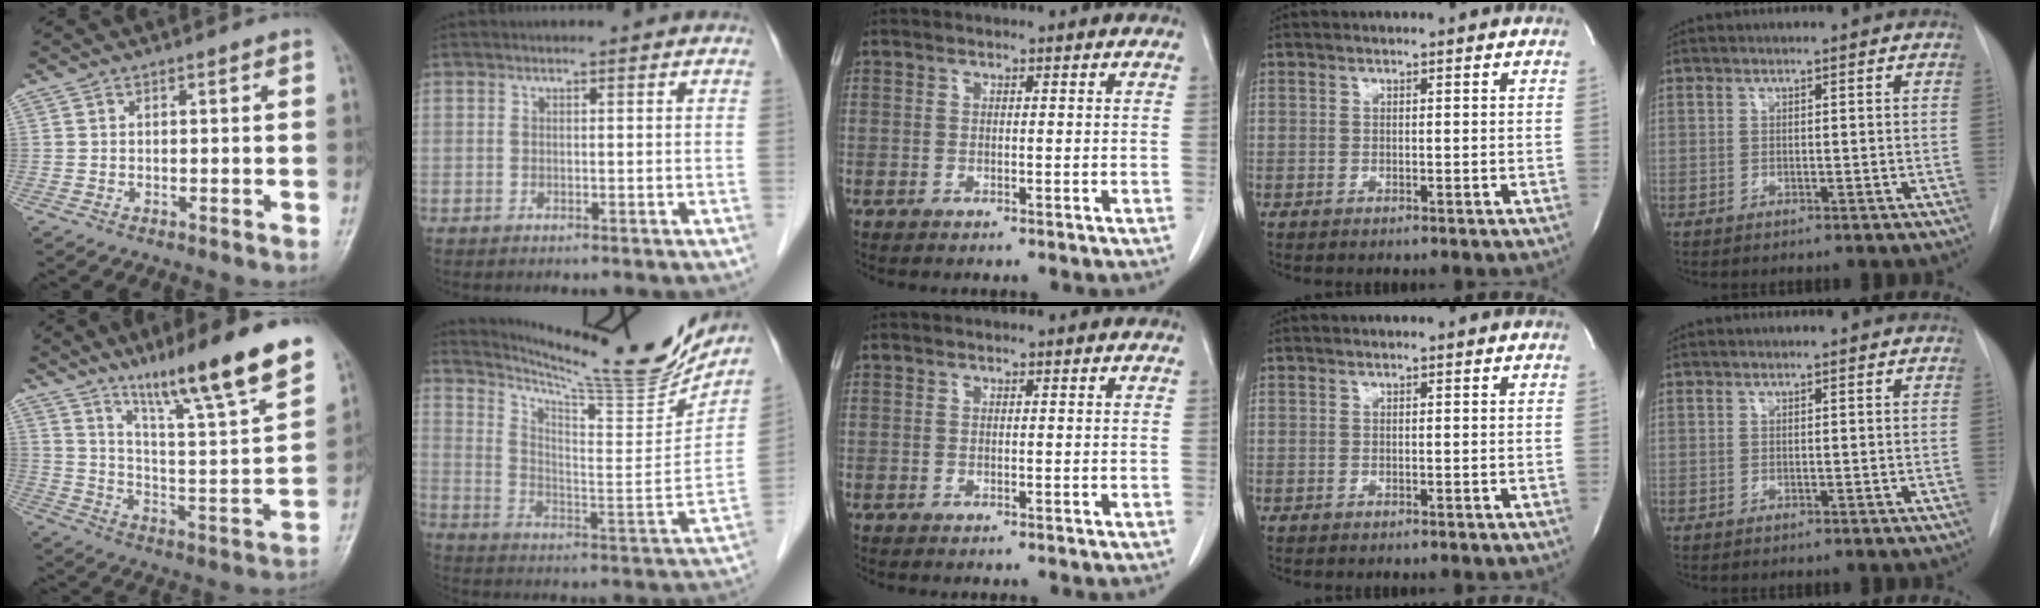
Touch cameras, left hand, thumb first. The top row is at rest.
{"thumb": {"total": 20.3, "force": [14.3, 1.6, 14.3], "torque": [-0.195, -0.071, 0.234]}, "index": {"total": 20.2, "force": [18.9, -0.1, 7.2], "torque": [-0.126, -0.070, 0.275]}}